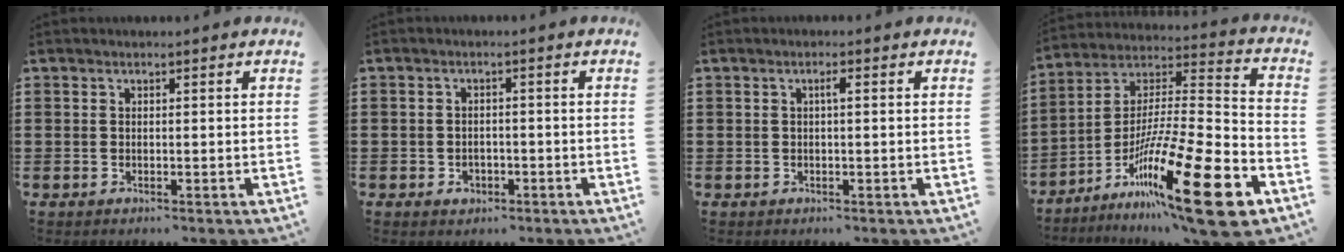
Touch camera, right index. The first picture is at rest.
{"total": 1.7, "force": [-0.8, 1.4, 0.4], "torque": [-0.012, -0.001, -0.018]}
{"total": 1.2, "force": [0.1, 0.1, 1.2], "torque": [-0.022, 0.002, -0.001]}
{"total": 22.8, "force": [-12.4, 3.0, 19.0], "torque": [-0.323, 0.033, -0.207]}